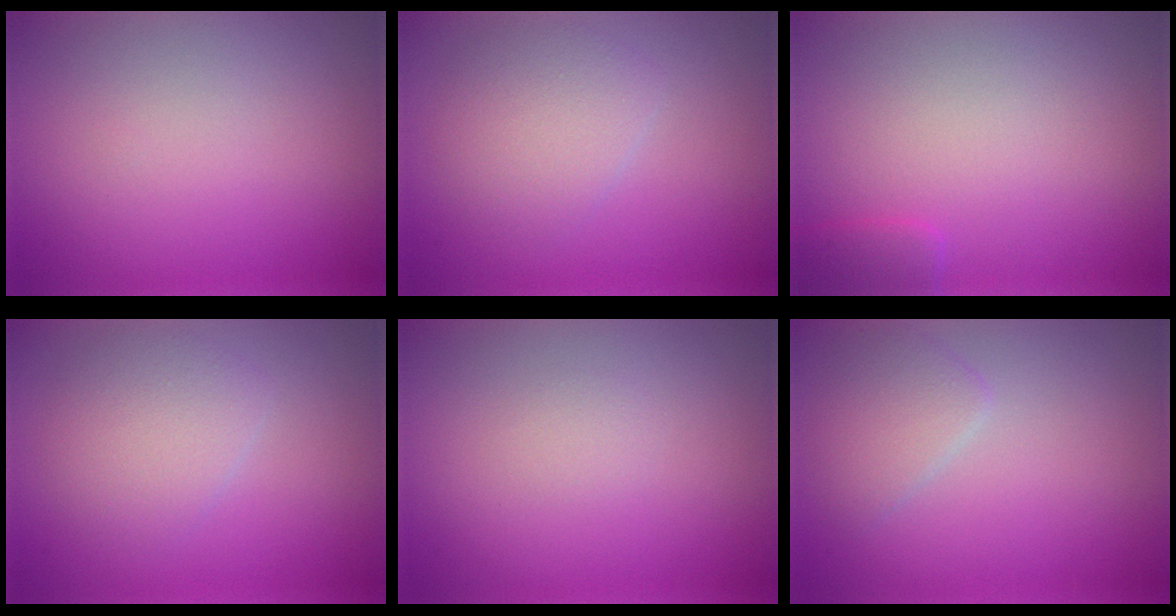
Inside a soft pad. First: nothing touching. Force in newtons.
{"total": 3.0, "press": 3.0, "slide": 0.0}
{"total": 1.2, "press": 1.2, "slide": 0.1}
{"total": 3.0, "press": 3.0, "slide": 0.0}
{"total": 0.6, "press": 0.6, "slide": 0.0}
{"total": 2.4, "press": 2.4, "slide": 0.1}